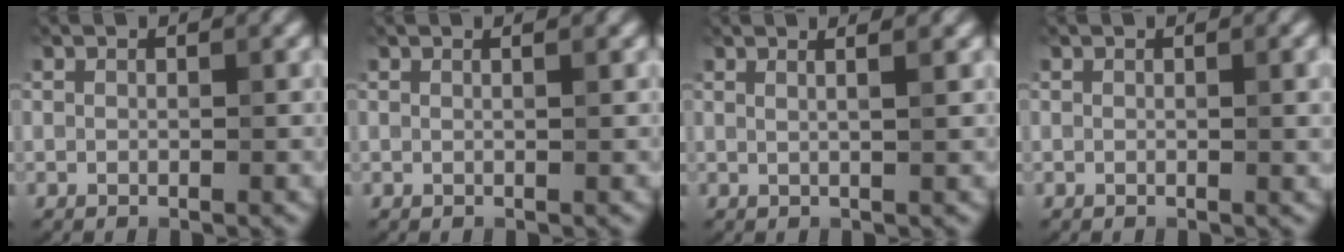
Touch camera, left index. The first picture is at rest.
{"total": 1.5, "force": [0.9, 0.7, 1.0], "torque": [-0.003, 0.000, -0.008]}
{"total": 3.5, "force": [1.8, 1.6, 2.5], "torque": [-0.008, 0.020, -0.013]}
{"total": 1.6, "force": [0.5, 0.5, 1.4], "torque": [-0.018, 0.001, 0.007]}